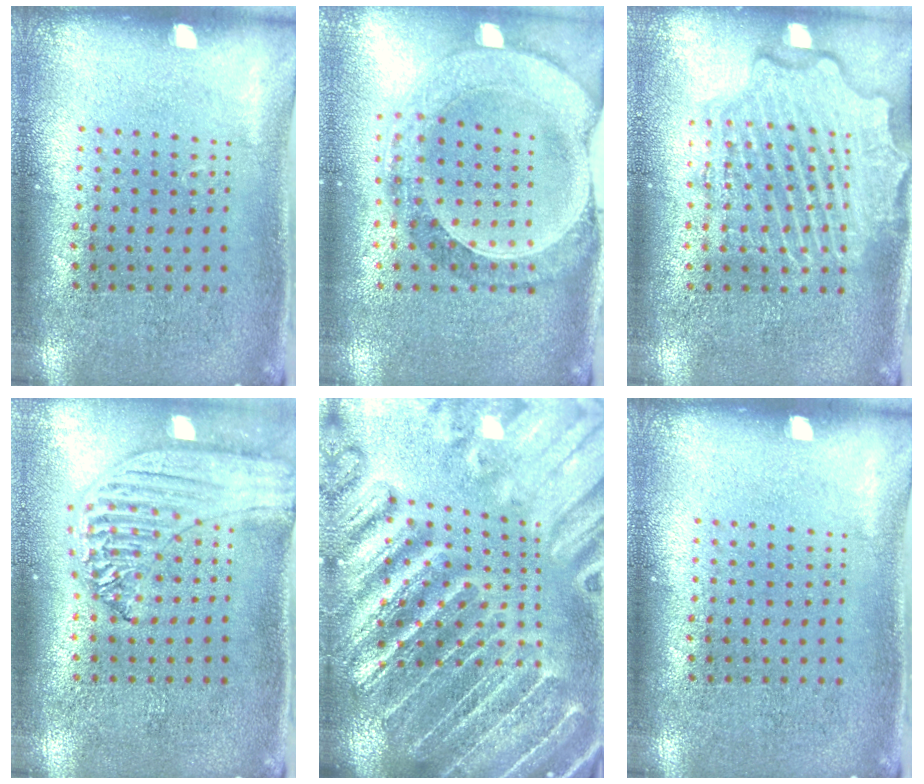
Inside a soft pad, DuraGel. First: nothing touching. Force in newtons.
{"total": 1.5, "press": 1.4, "slide": 0.4}
{"total": 4.5, "press": 4.5, "slide": 0.6}
{"total": 1.5, "press": 1.4, "slide": 0.3}
{"total": 4.9, "press": 4.4, "slide": 2.3}
{"total": 0.0}